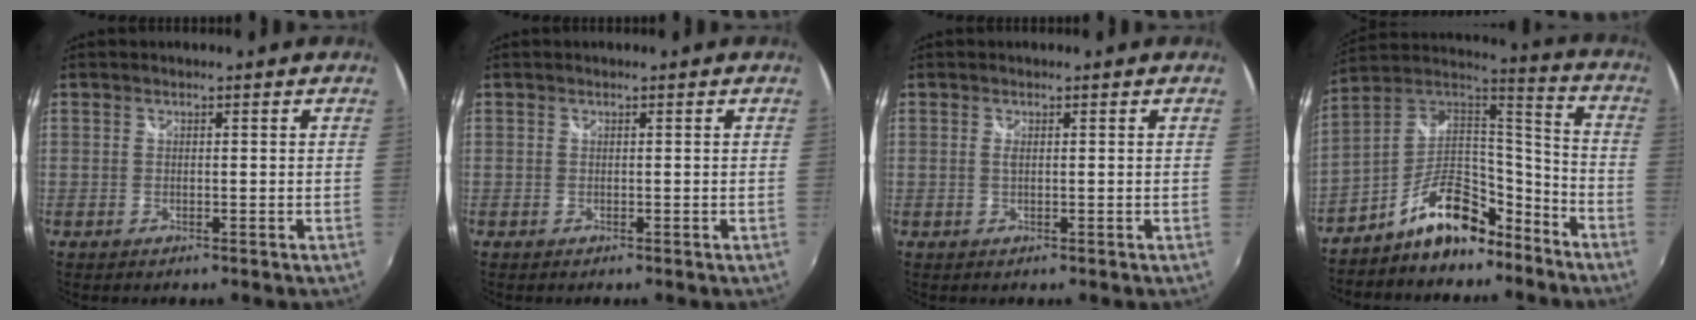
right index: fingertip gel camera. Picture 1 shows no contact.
{"total": 0.0}
{"total": 0.7, "force": [0.1, 0.1, 0.7], "torque": [-0.014, 0.001, 0.001]}
{"total": 15.3, "force": [-9.9, 7.8, 8.7], "torque": [-0.166, 0.044, -0.154]}